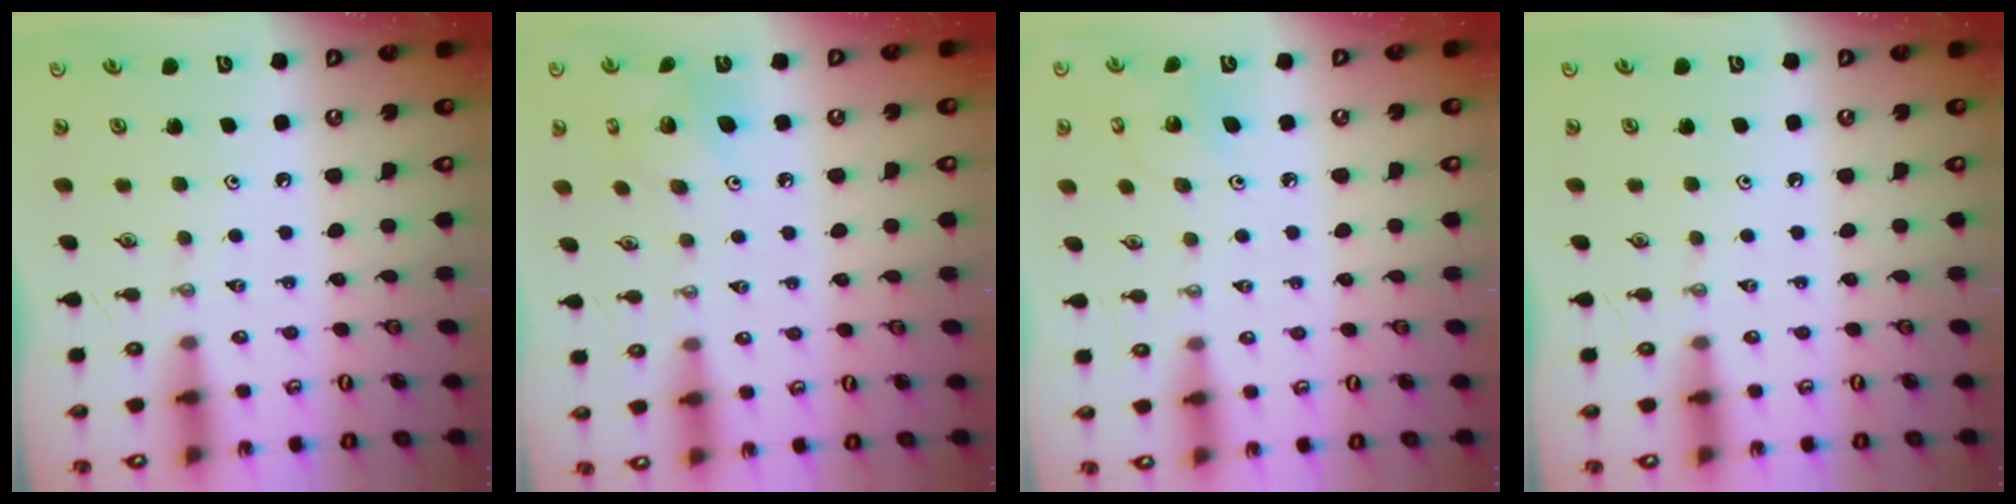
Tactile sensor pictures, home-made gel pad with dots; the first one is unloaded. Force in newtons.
{"total": 7.2, "press": 7.2, "slide": 0.3}
{"total": 4.4, "press": 4.4, "slide": 0.2}
{"total": 0.0}